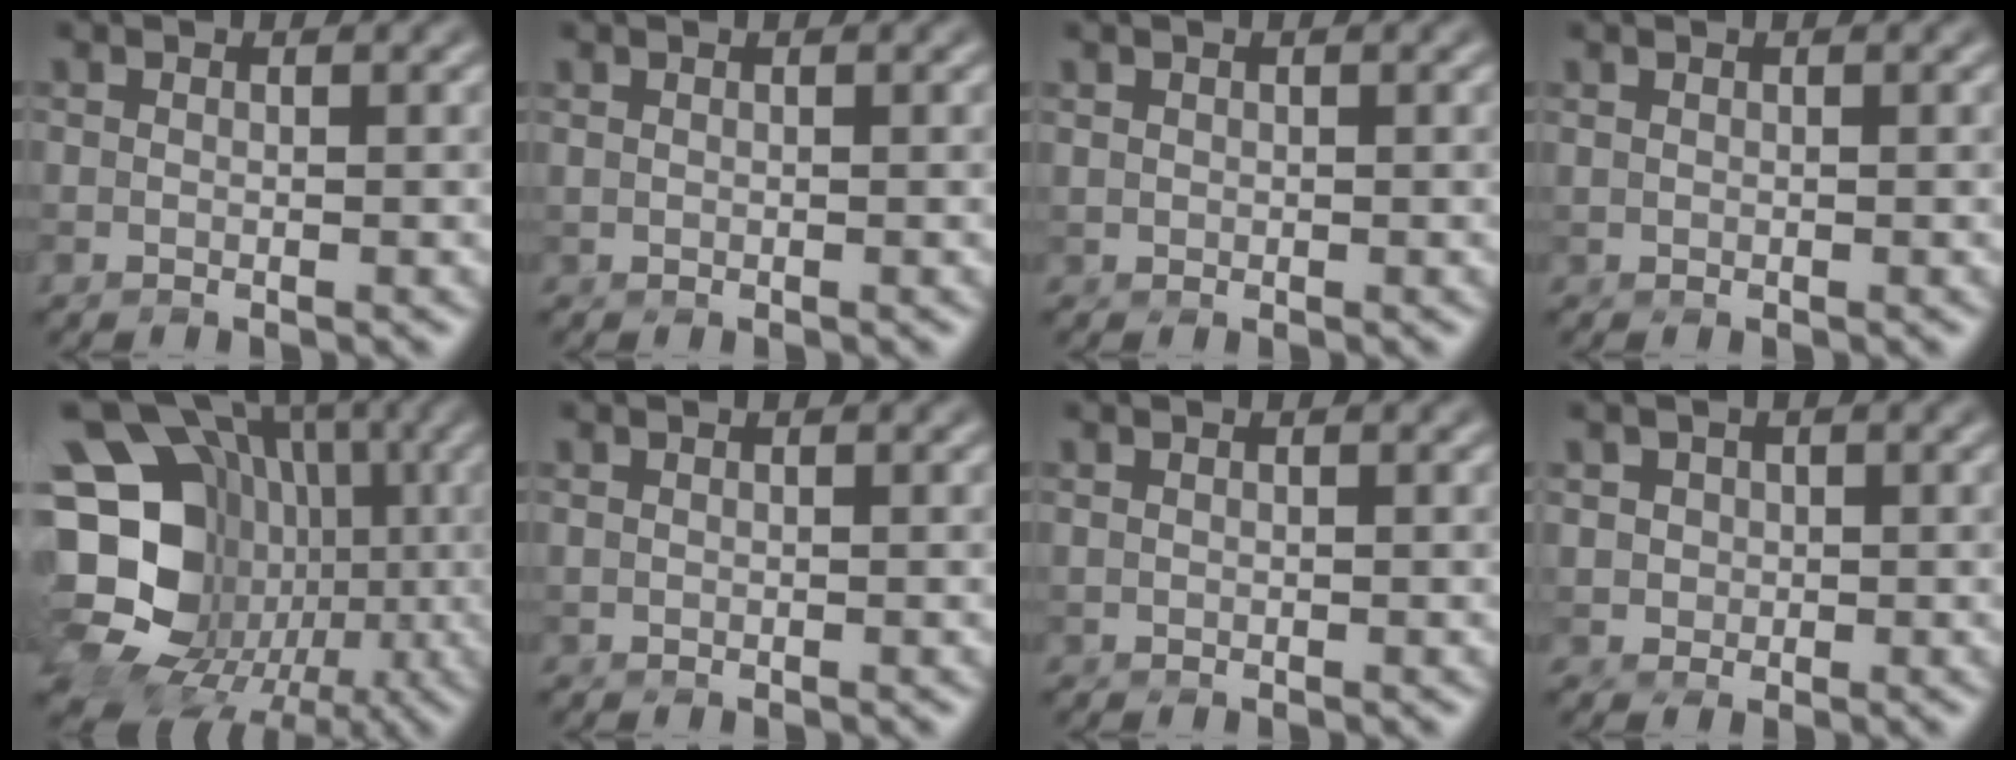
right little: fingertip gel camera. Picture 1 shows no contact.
{"total": 0.0}
{"total": 0.6, "force": [0.3, 0.5, 0.0], "torque": [0.003, -0.003, 0.011]}
{"total": 0.0}
{"total": 22.9, "force": [-1.4, 20.1, 10.9], "torque": [-0.192, 0.023, -0.069]}
{"total": 0.0}
{"total": 0.0}
{"total": 2.0, "force": [0.6, 1.8, 0.5], "torque": [-0.008, 0.002, 0.026]}